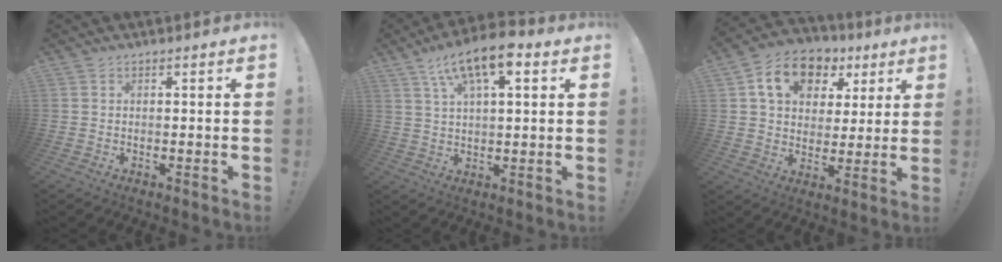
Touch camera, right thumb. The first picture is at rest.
{"total": 12.0, "force": [6.0, 4.5, 9.4], "torque": [-0.153, -0.020, 0.104]}
{"total": 14.5, "force": [6.4, 10.7, 7.4], "torque": [-0.111, -0.017, 0.120]}